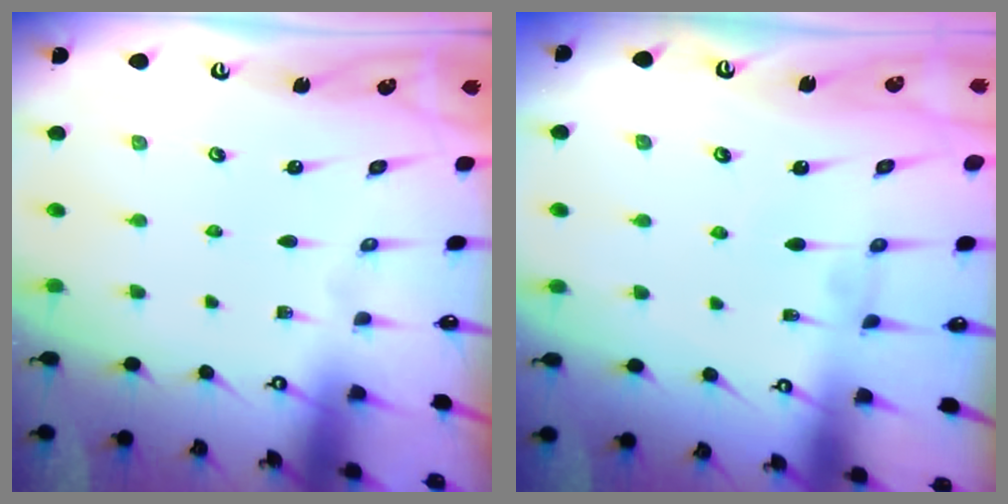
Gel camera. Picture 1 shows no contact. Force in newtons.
{"total": 0.0}